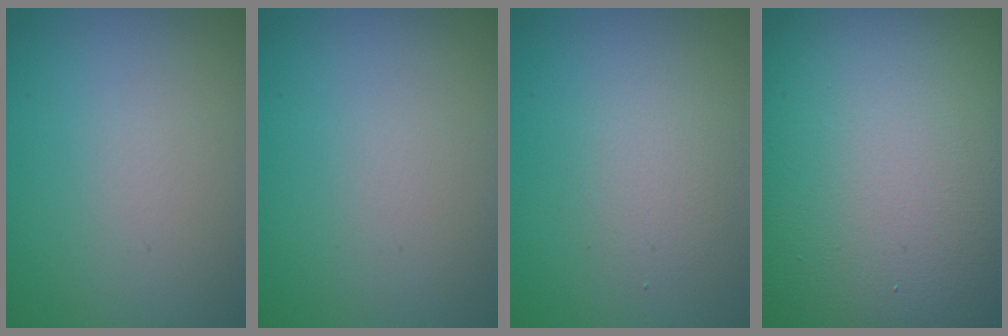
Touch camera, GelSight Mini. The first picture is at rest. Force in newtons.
{"total": 0.0}
{"total": 1.7, "press": 1.7, "slide": 0.0}
{"total": 23.0, "press": 23.0, "slide": 1.3}